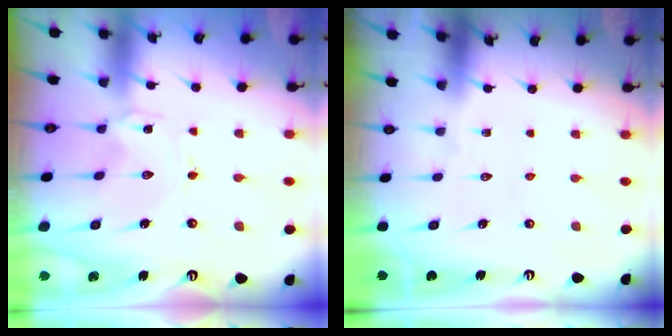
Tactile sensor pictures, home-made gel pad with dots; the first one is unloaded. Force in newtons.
{"total": 0.0}